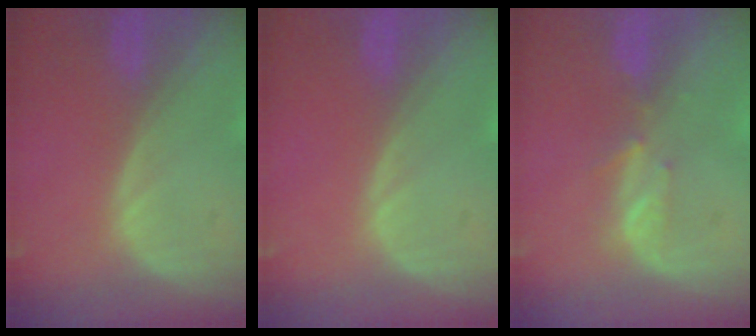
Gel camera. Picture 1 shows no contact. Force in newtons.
{"total": 0.0}
{"total": 2.3, "press": 2.1, "slide": 0.8}